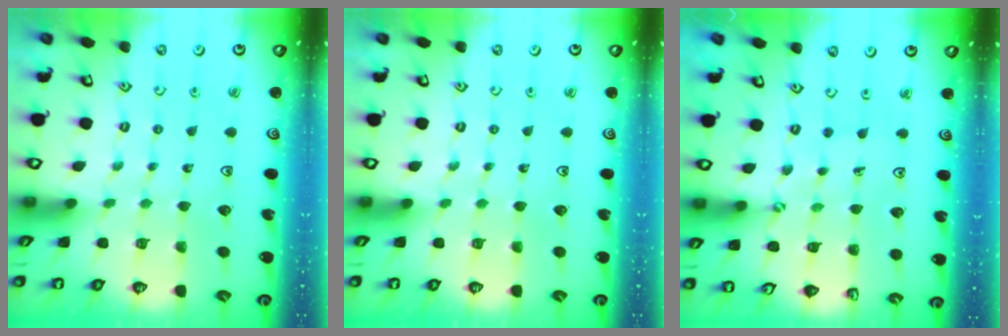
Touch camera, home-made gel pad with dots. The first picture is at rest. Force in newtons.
{"total": 0.0}
{"total": 1.2, "press": 1.2, "slide": 0.2}